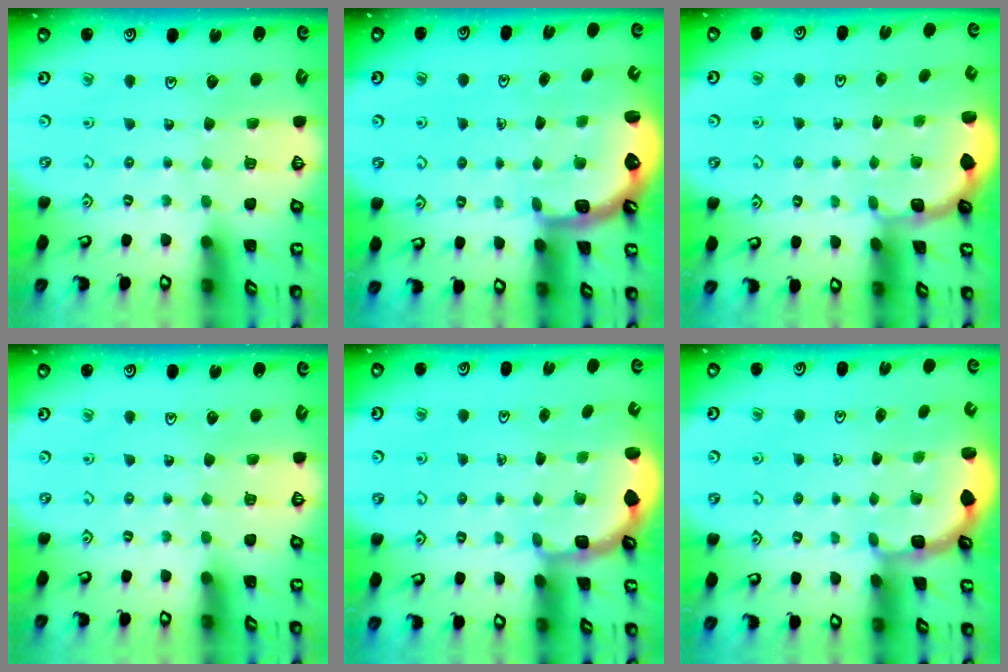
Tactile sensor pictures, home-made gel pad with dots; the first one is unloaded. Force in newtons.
{"total": 2.9, "press": 2.4, "slide": 1.6}
{"total": 1.9, "press": 1.7, "slide": 0.8}
{"total": 0.0}
{"total": 3.0, "press": 2.0, "slide": 2.2}
{"total": 2.7, "press": 2.4, "slide": 1.4}